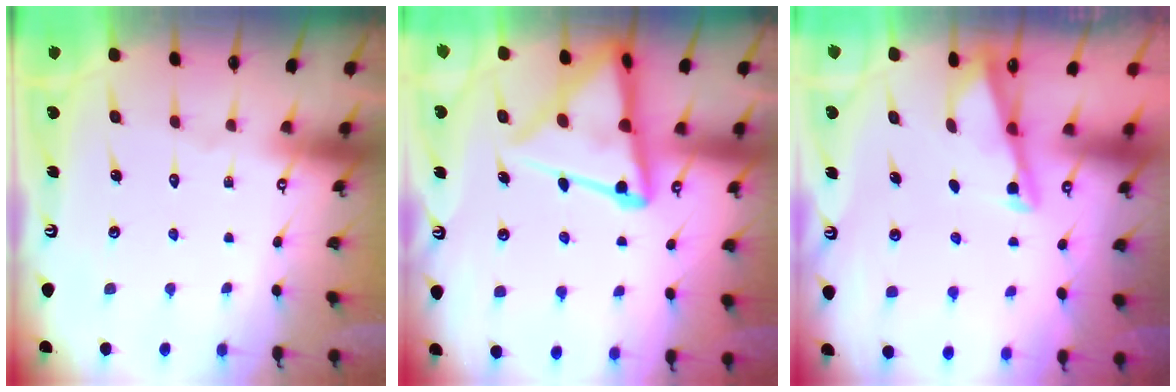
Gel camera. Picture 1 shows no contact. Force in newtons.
{"total": 13.7, "press": 13.6, "slide": 1.4}
{"total": 2.9, "press": 2.9, "slide": 0.2}